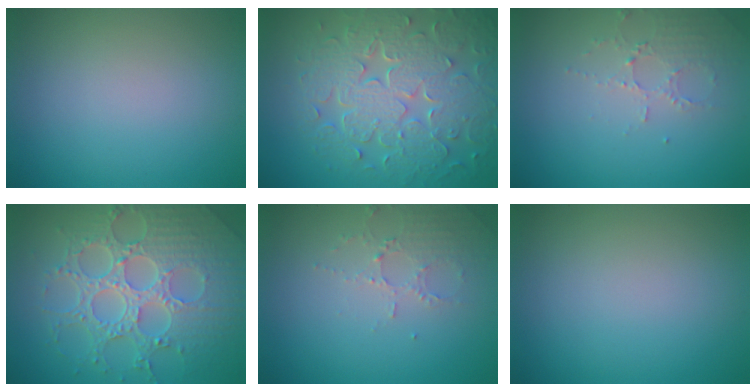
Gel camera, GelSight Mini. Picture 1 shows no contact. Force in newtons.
{"total": 8.7, "press": 6.4, "slide": 6.0}
{"total": 2.1, "press": 2.1, "slide": 0.4}
{"total": 8.1, "press": 6.0, "slide": 5.4}
{"total": 2.1, "press": 2.1, "slide": 0.4}
{"total": 0.0}